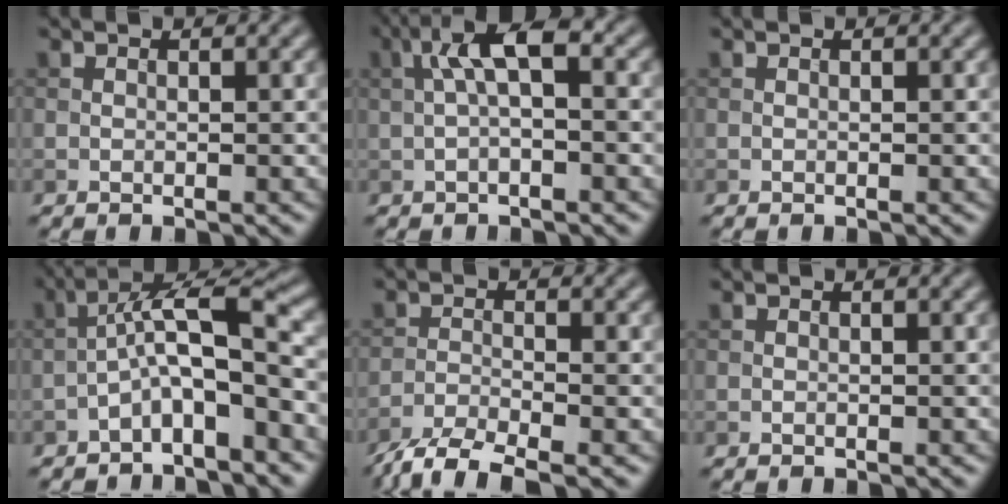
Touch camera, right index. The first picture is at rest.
{"total": 4.6, "force": [0.7, 1.4, 4.3], "torque": [-0.084, 0.018, 0.007]}
{"total": 0.0}
{"total": 5.5, "force": [-2.3, 1.3, 4.8], "torque": [-0.085, 0.026, -0.045]}
{"total": 4.8, "force": [-3.9, 0.9, 2.8], "torque": [-0.054, -0.010, -0.081]}
{"total": 0.0}